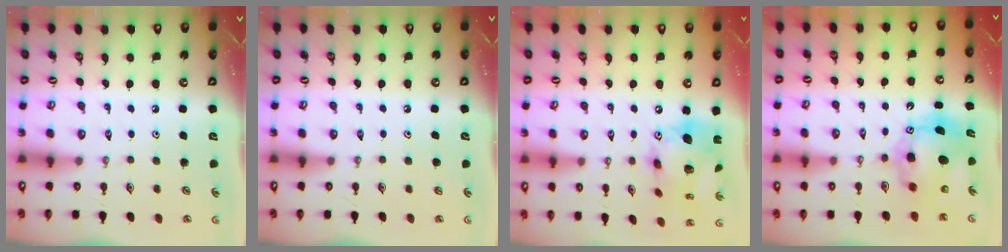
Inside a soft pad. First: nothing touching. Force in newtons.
{"total": 1.1, "press": 0.1, "slide": 1.1}
{"total": 18.8, "press": 18.7, "slide": 2.2}
{"total": 11.2, "press": 10.9, "slide": 2.7}